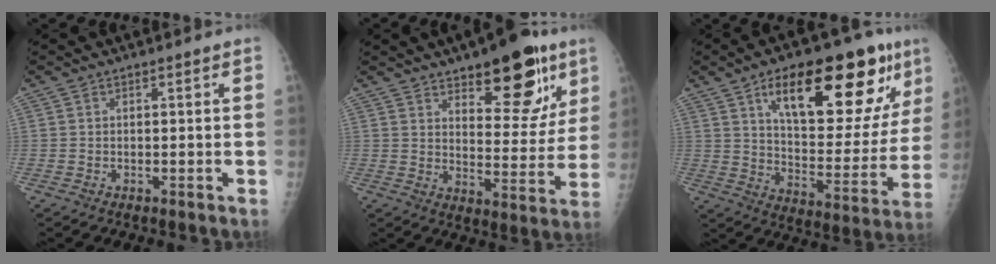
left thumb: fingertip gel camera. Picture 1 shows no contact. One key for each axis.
{"total": 17.1, "fx": 10.2, "fy": 7.2, "fz": 11.6, "tx": -0.103, "ty": -0.057, "tz": 0.147}
{"total": 26.1, "fx": 13.1, "fy": 10.1, "fz": 20.2, "tx": -0.247, "ty": -0.030, "tz": 0.203}